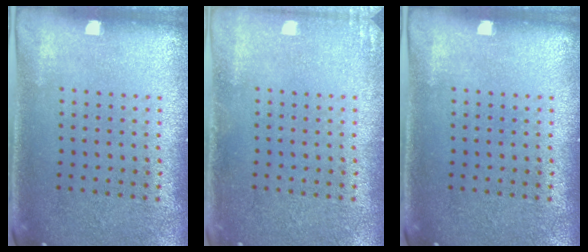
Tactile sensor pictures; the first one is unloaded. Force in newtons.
{"total": 1.1, "press": 1.1, "slide": 0.1}
{"total": 0.0}